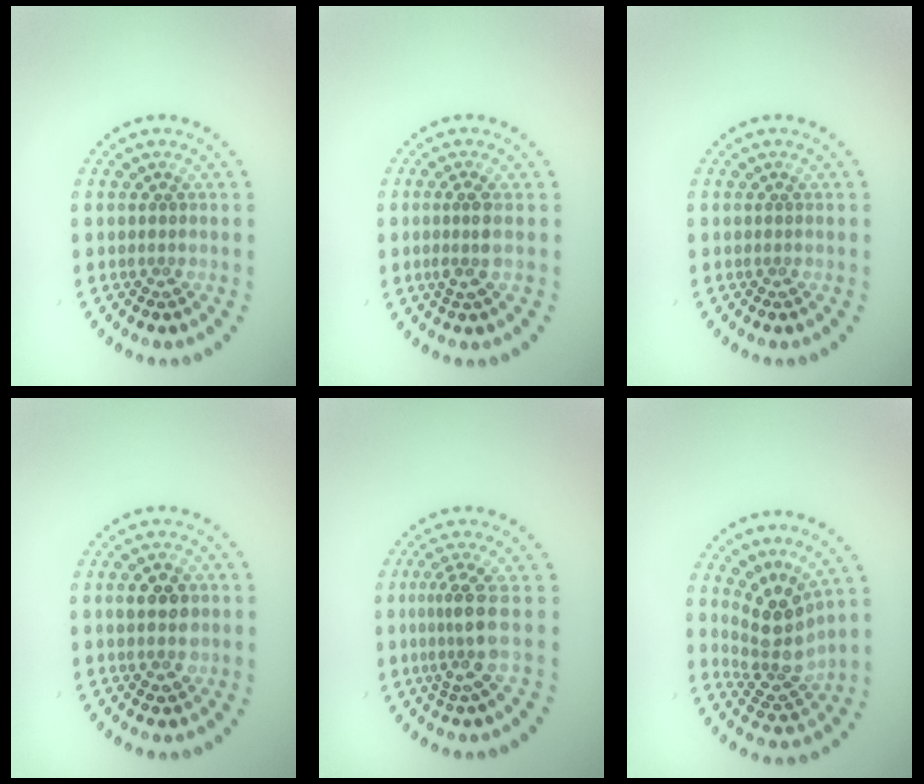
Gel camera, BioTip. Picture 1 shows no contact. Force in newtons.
{"total": 1.8, "press": 1.4, "slide": 1.0}
{"total": 0.0}
{"total": 2.8, "press": 2.8, "slide": 0.3}
{"total": 3.0, "press": 2.2, "slide": 2.1}
{"total": 4.1, "press": 3.1, "slide": 2.7}